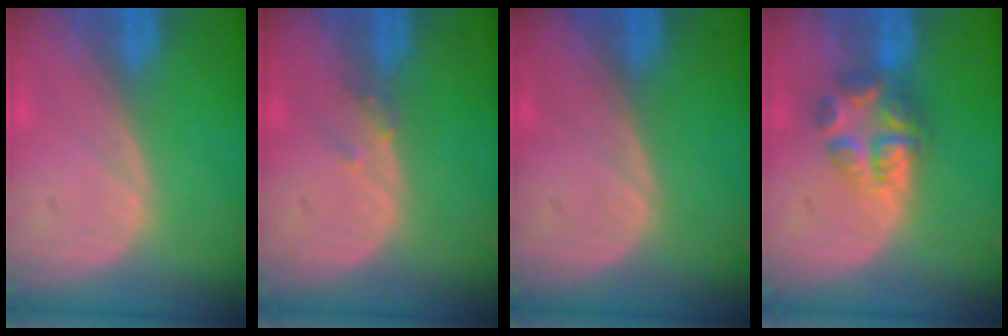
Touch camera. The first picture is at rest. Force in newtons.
{"total": 1.3, "press": 1.1, "slide": 0.7}
{"total": 0.0}
{"total": 5.7, "press": 5.3, "slide": 2.0}